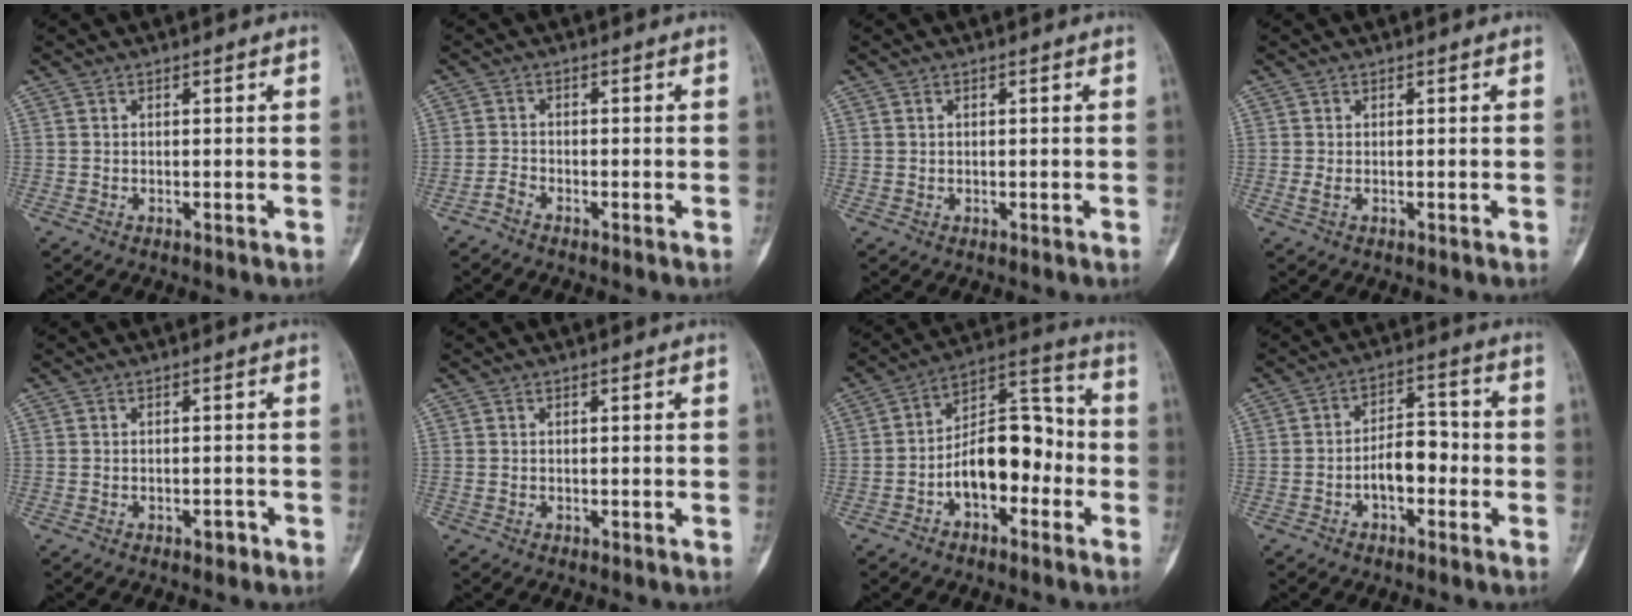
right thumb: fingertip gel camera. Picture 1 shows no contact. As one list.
[{"total": 1.6, "force": [-1.4, 0.4, 0.6], "torque": [-0.016, 0.006, -0.032]}, {"total": 0.6, "force": [0.2, 0.5, 0.2], "torque": [0.001, 0.002, 0.004]}, {"total": 0.9, "force": [-0.1, 0.3, 0.8], "torque": [-0.022, -0.003, -0.001]}, {"total": 1.7, "force": [-1.1, 0.9, 1.0], "torque": [-0.011, 0.010, -0.016]}, {"total": 0.0}, {"total": 14.0, "force": [-3.8, 8.1, 10.8], "torque": [-0.143, 0.055, -0.071]}, {"total": 7.4, "force": [-2.2, 4.2, 5.6], "torque": [-0.072, 0.035, -0.046]}]